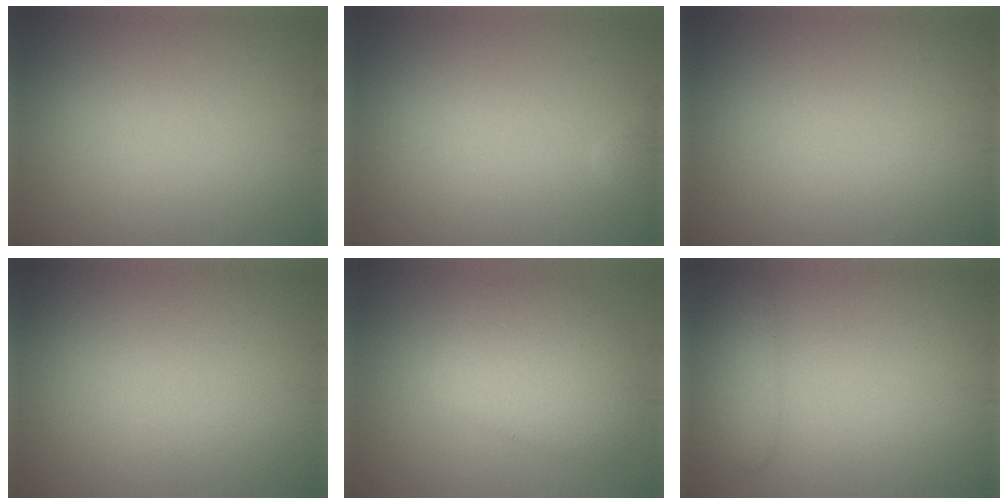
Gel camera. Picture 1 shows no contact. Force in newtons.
{"total": 0.8, "press": 0.8, "slide": 0.1}
{"total": 0.0}
{"total": 0.0}
{"total": 5.0, "press": 5.0, "slide": 0.2}
{"total": 2.3, "press": 2.3, "slide": 0.1}